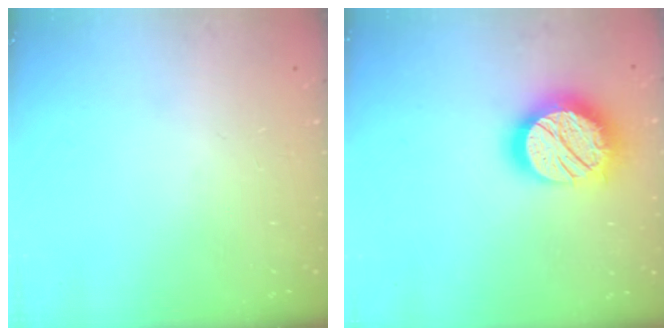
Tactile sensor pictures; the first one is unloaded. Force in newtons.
{"total": 21.5, "press": 21.5, "slide": 1.6}